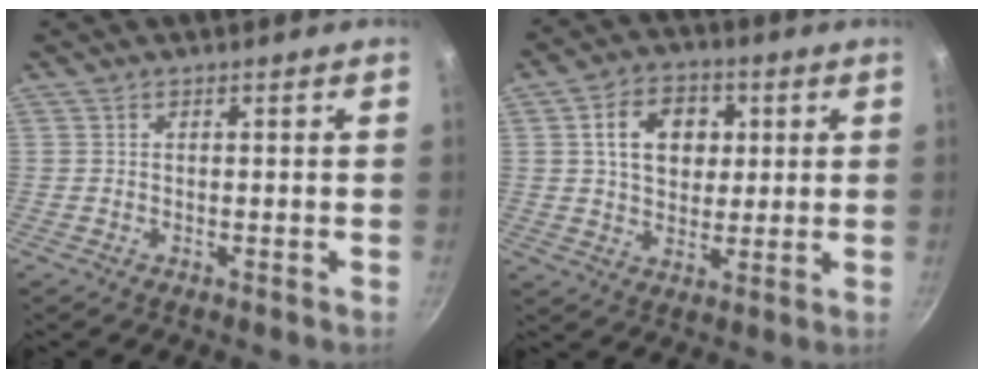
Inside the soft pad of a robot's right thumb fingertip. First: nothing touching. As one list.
[{"total": 11.0, "force": [2.6, 8.2, 6.8], "torque": [-0.083, 0.006, 0.037]}]